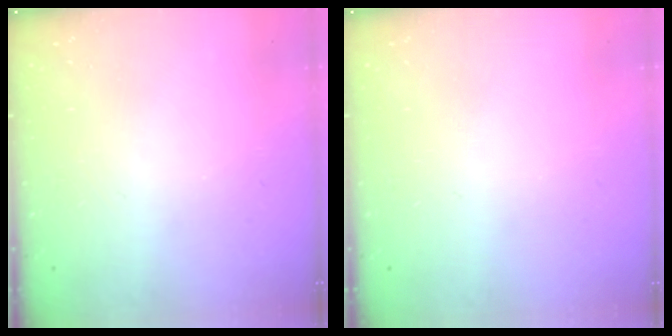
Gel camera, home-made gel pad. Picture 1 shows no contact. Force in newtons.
{"total": 0.0}